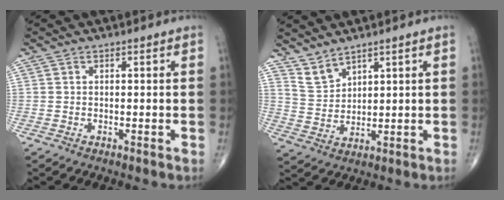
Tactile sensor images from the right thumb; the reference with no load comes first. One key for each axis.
{"total": 4.4, "fx": 4.0, "fy": 1.4, "fz": 1.2, "tx": -0.020, "ty": -0.027, "tz": 0.092}